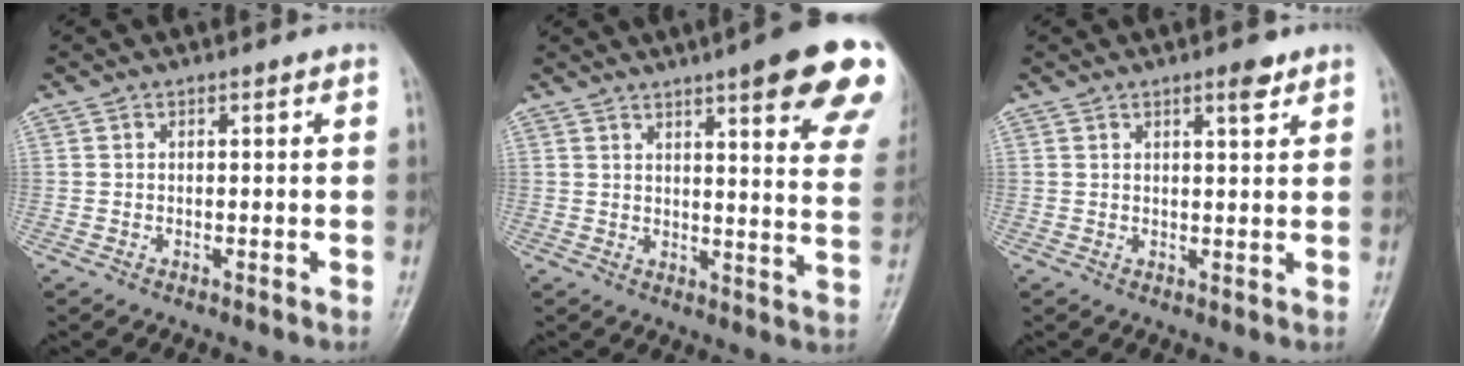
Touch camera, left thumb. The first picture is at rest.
{"total": 19.9, "force": [12.2, 3.3, 15.3], "torque": [-0.174, -0.040, 0.140]}
{"total": 3.1, "force": [2.0, 0.8, 2.2], "torque": [-0.028, -0.012, 0.029]}